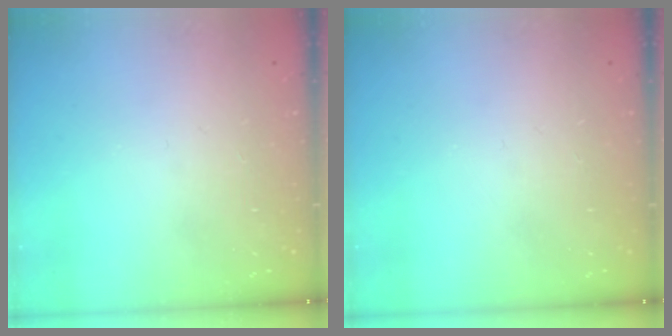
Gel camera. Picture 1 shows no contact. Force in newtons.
{"total": 0.0}